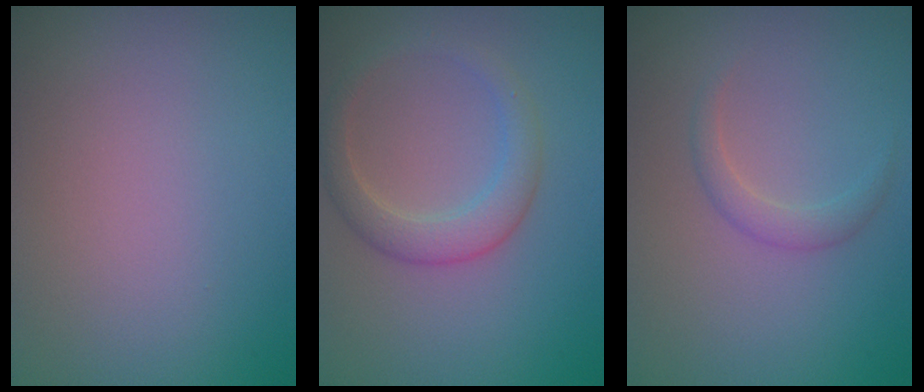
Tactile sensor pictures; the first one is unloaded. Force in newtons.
{"total": 3.0, "press": 3.0, "slide": 0.2}
{"total": 1.4, "press": 1.4, "slide": 0.1}